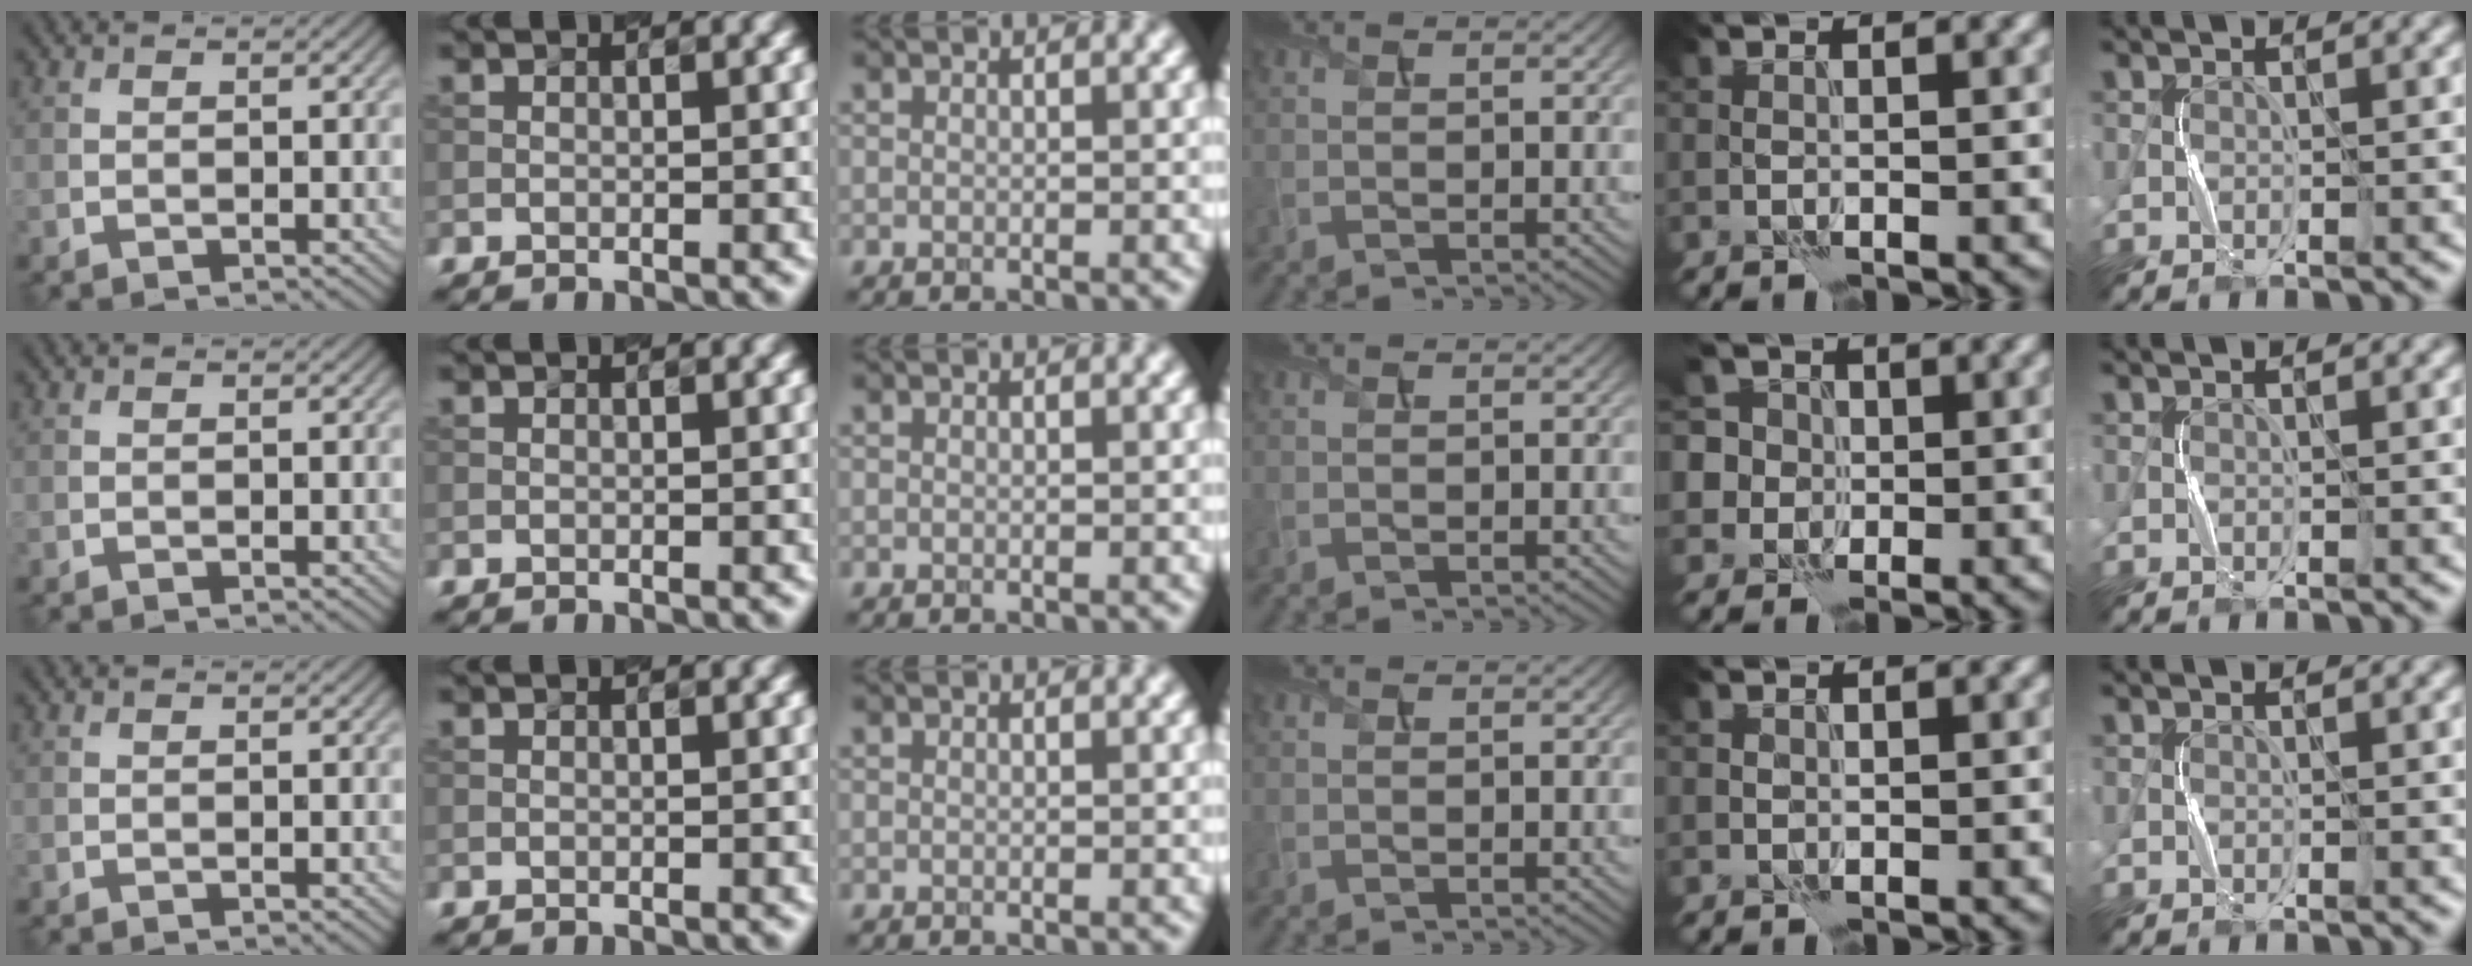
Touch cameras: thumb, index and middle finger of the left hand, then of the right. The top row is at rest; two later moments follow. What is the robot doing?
{"motion": "press", "object": "toy piano key"}